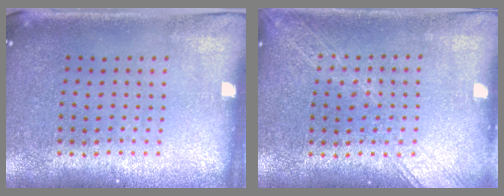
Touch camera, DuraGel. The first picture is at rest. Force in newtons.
{"total": 1.8, "press": 1.7, "slide": 0.2}